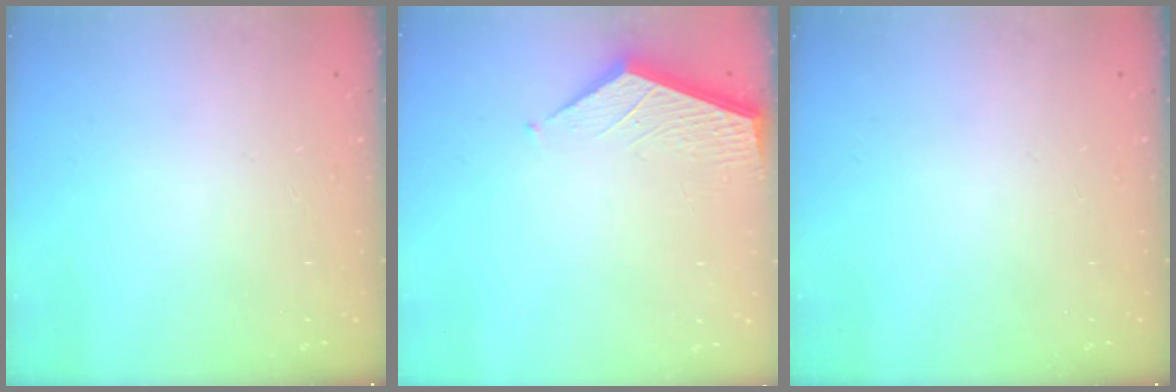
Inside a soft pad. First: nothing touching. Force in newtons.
{"total": 3.7, "press": 3.7, "slide": 0.3}
{"total": 0.0}